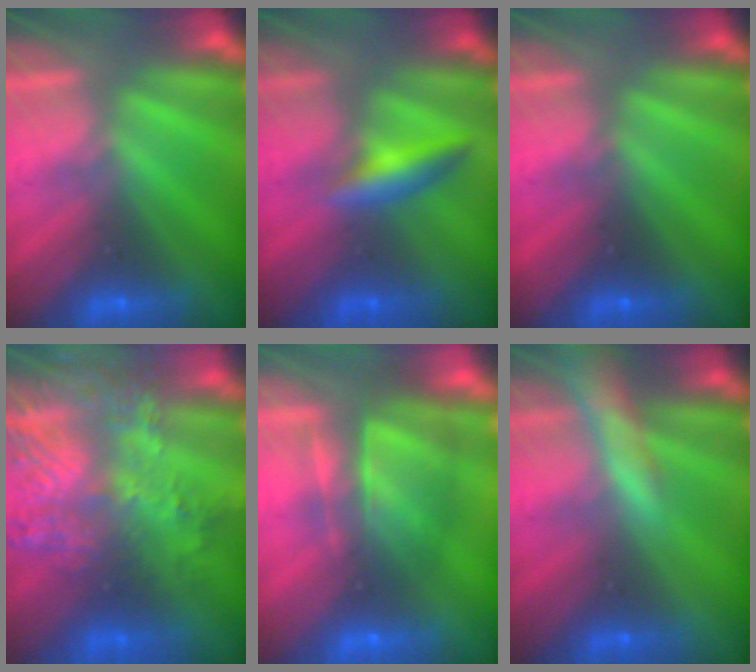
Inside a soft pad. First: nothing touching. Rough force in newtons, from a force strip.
{"total": 2.4}
{"total": 2.2}
{"total": 9.0}
{"total": 5.7}
{"total": 5.5}